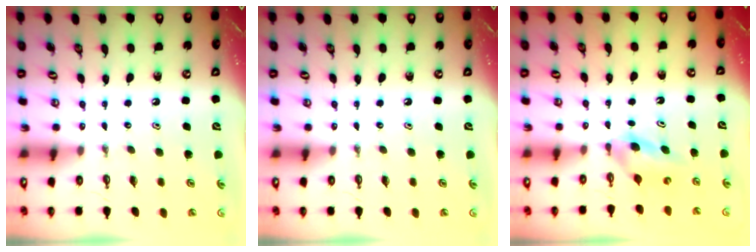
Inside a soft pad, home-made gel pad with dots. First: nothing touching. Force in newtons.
{"total": 0.0}
{"total": 4.5, "press": 4.4, "slide": 1.1}